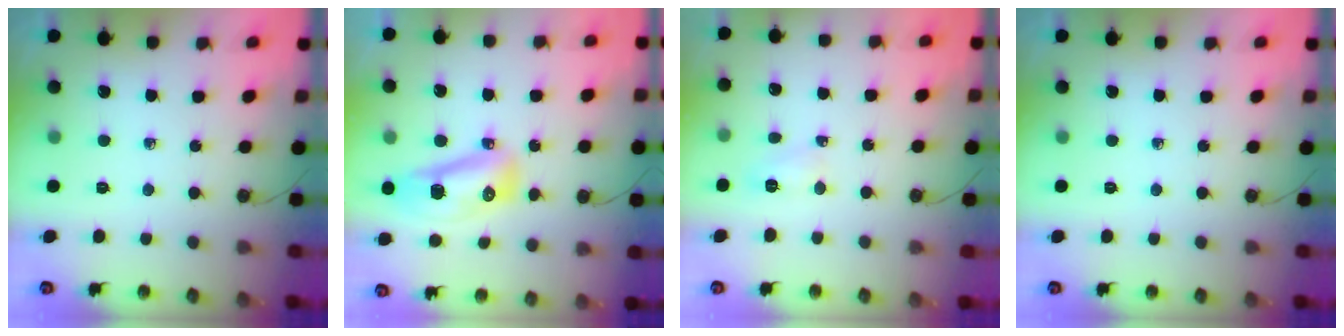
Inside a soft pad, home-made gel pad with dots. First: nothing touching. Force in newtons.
{"total": 12.2, "press": 12.1, "slide": 1.5}
{"total": 3.7, "press": 3.7, "slide": 0.7}
{"total": 0.0}